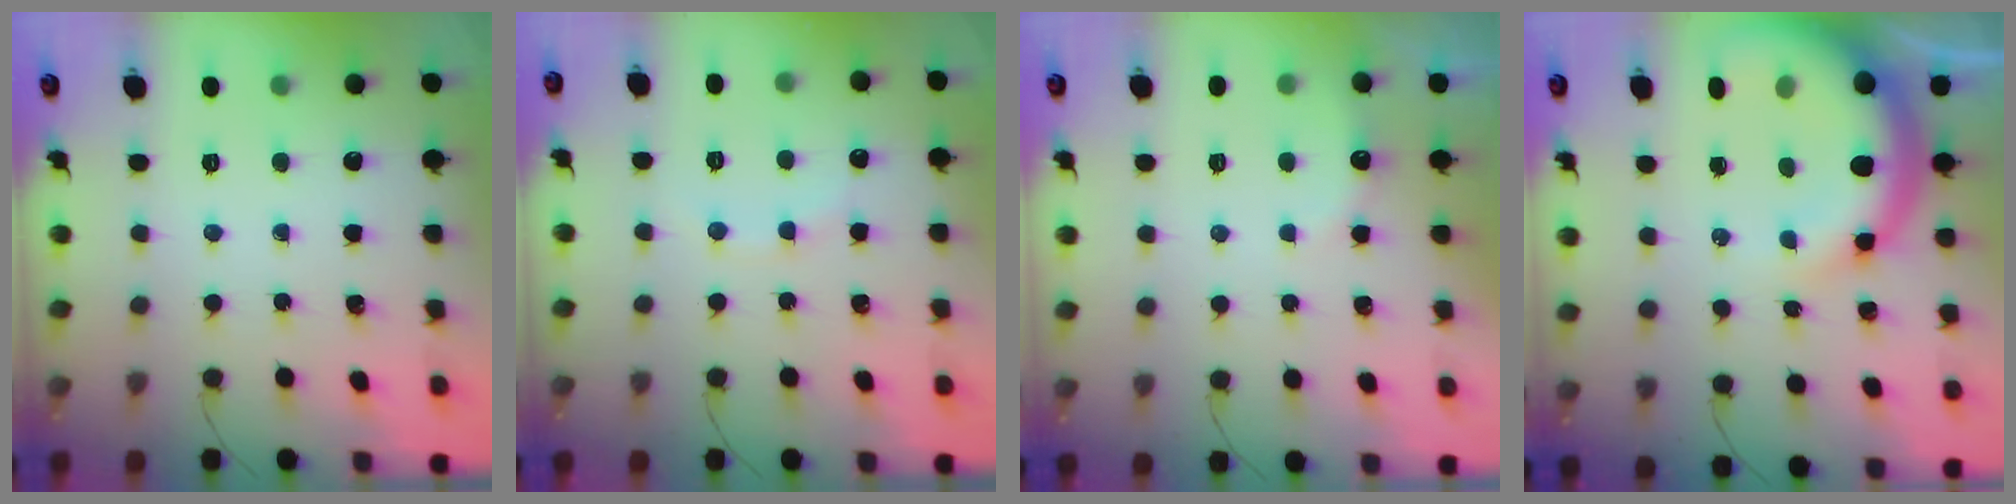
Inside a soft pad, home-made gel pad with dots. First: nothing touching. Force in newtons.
{"total": 5.6, "press": 5.4, "slide": 1.7}
{"total": 5.1, "press": 5.0, "slide": 0.8}
{"total": 16.1, "press": 15.7, "slide": 3.4}